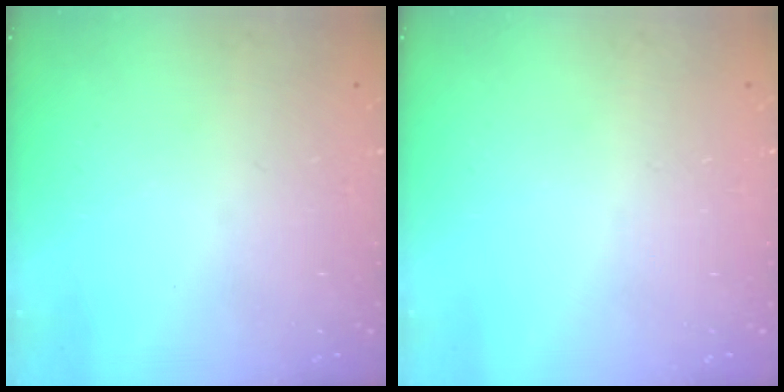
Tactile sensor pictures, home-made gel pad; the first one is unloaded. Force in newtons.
{"total": 0.0}